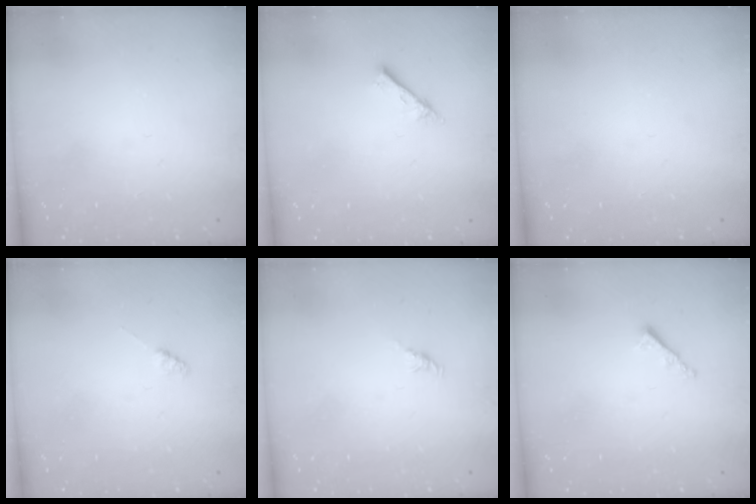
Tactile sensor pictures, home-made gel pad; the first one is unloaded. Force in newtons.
{"total": 2.4, "press": 2.4, "slide": 0.3}
{"total": 0.0}
{"total": 1.9, "press": 1.9, "slide": 0.3}
{"total": 2.1, "press": 2.0, "slide": 0.7}
{"total": 1.0, "press": 0.9, "slide": 0.4}